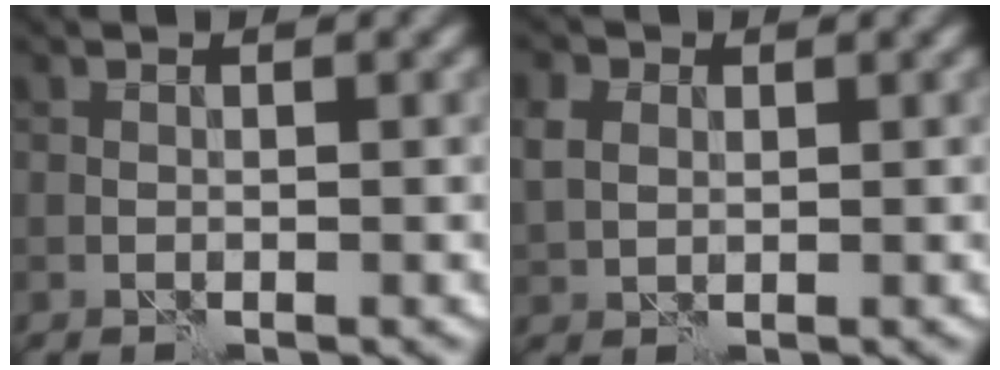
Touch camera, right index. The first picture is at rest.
{"total": 2.4, "force": [0.7, 1.9, 1.3], "torque": [-0.032, 0.004, 0.011]}